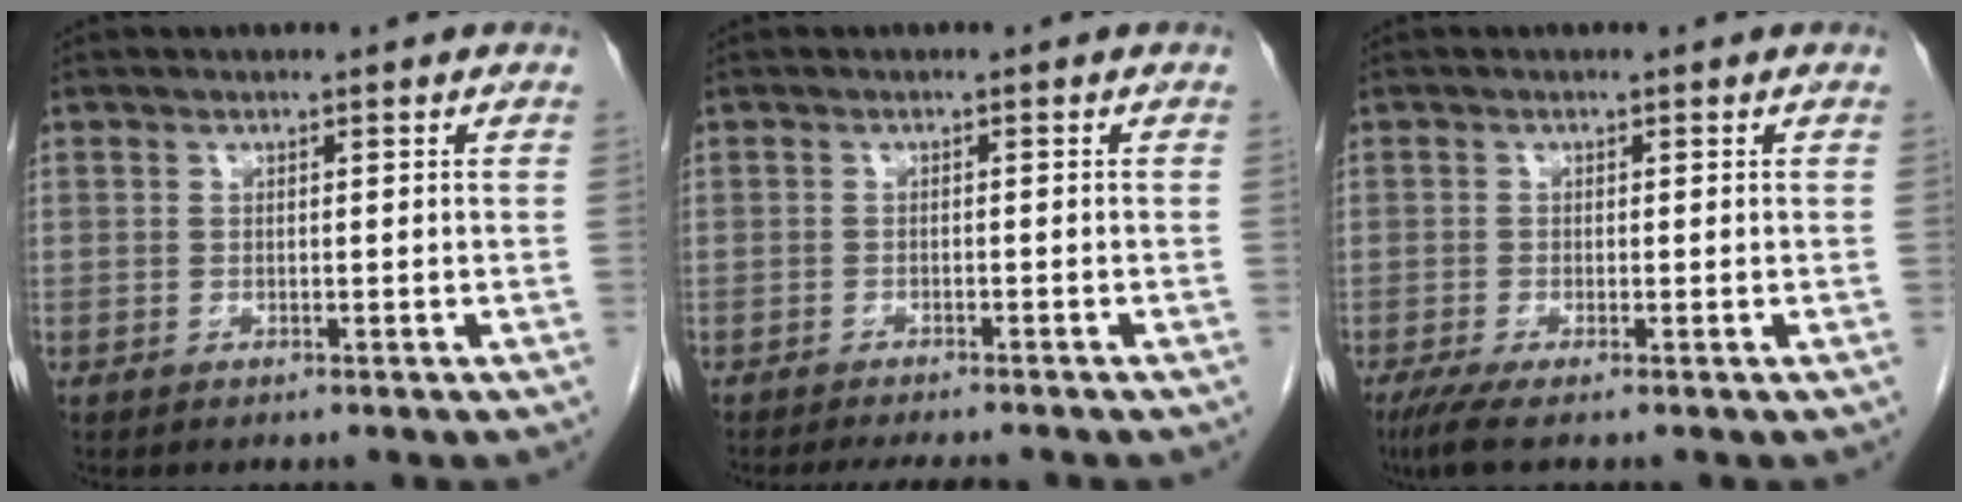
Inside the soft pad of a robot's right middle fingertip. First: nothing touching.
{"total": 6.3, "force": [-5.6, 1.0, 2.8], "torque": [-0.035, -0.010, -0.077]}
{"total": 2.9, "force": [-1.9, 0.1, 2.3], "torque": [-0.046, -0.011, -0.038]}